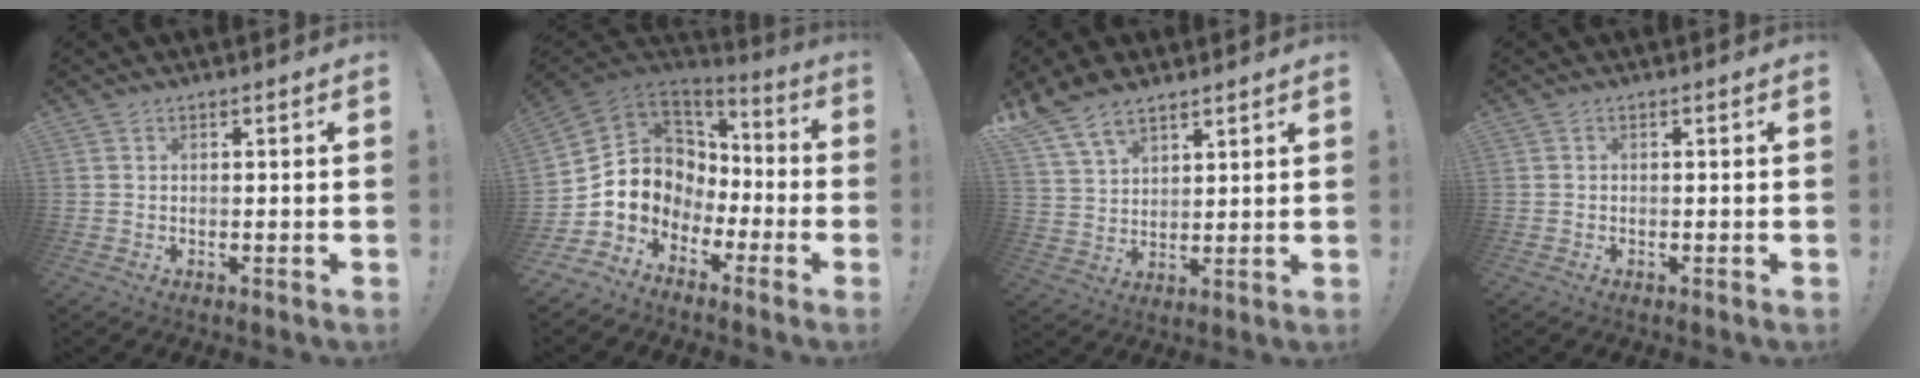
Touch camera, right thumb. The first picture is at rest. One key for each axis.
{"total": 8.9, "fx": -0.8, "fy": 8.1, "fz": 3.5, "tx": -0.063, "ty": -0.013, "tz": -0.002}
{"total": 9.8, "fx": 7.4, "fy": 4.9, "fz": 4.1, "tx": -0.081, "ty": -0.042, "tz": 0.145}
{"total": 0.0}